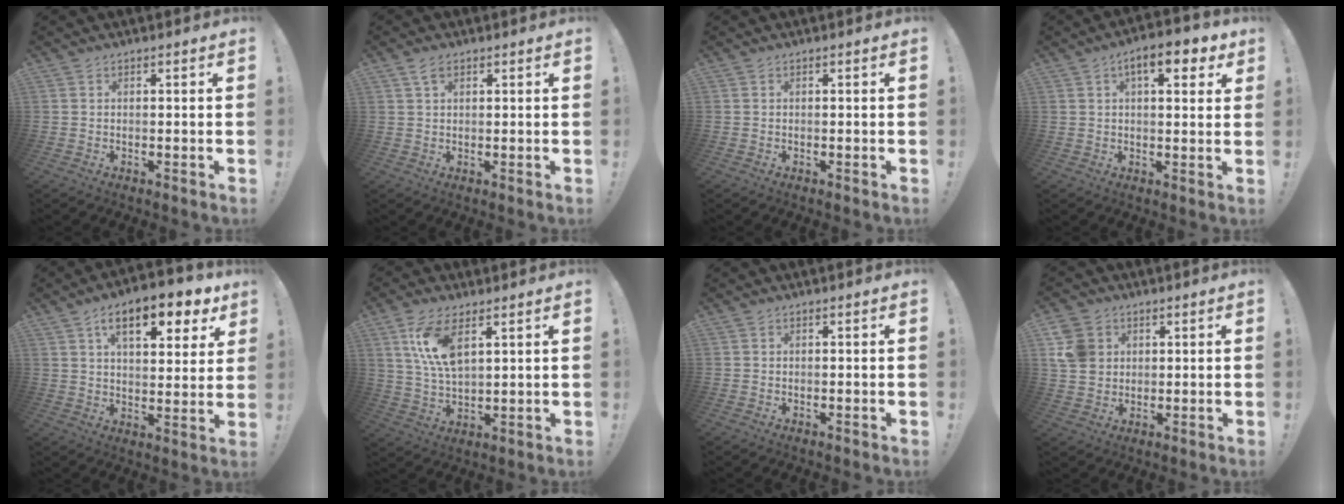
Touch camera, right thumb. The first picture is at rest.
{"total": 3.3, "force": [1.9, 1.7, 2.2], "torque": [-0.032, -0.004, 0.033]}
{"total": 0.0}
{"total": 8.8, "force": [4.1, 3.3, 7.1], "torque": [-0.096, -0.008, 0.063]}
{"total": 14.3, "force": [7.5, 6.2, 10.5], "torque": [-0.148, -0.036, 0.121]}
{"total": 11.1, "force": [5.3, 4.8, 8.5], "torque": [-0.175, -0.015, 0.097]}
{"total": 0.0}
{"total": 8.8, "force": [2.8, 7.6, 3.6], "torque": [-0.066, -0.006, 0.057]}